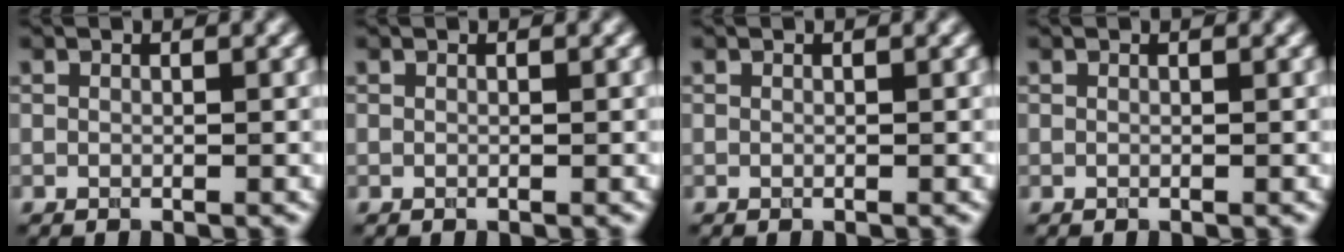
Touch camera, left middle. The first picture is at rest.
{"total": 0.0}
{"total": 0.0}
{"total": 0.0}